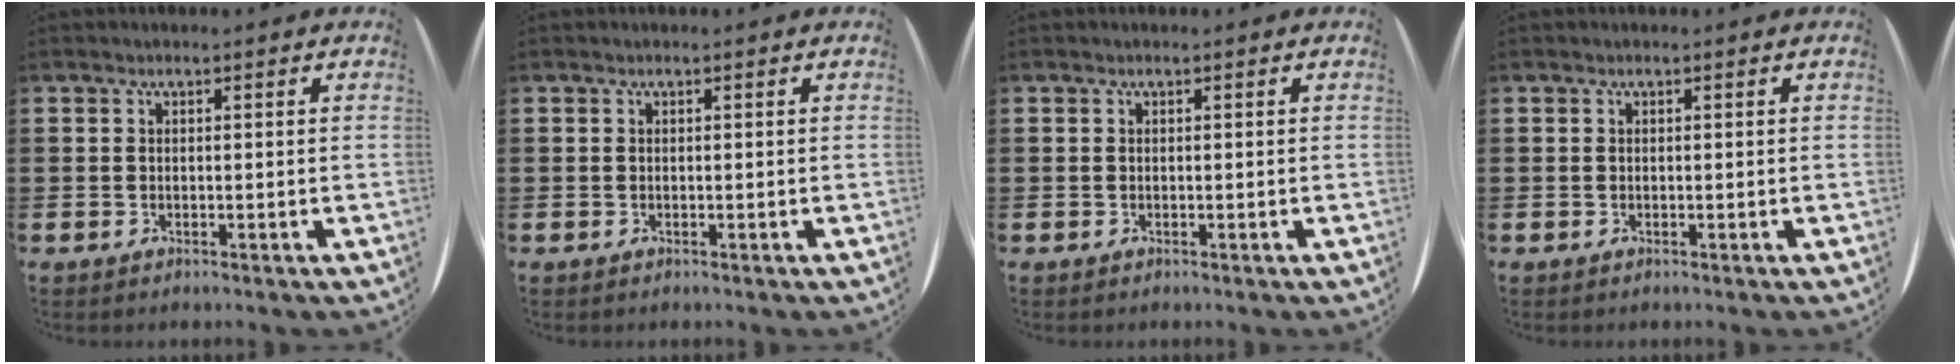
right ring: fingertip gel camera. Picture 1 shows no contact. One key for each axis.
{"total": 0.0}
{"total": 0.0}
{"total": 0.0}